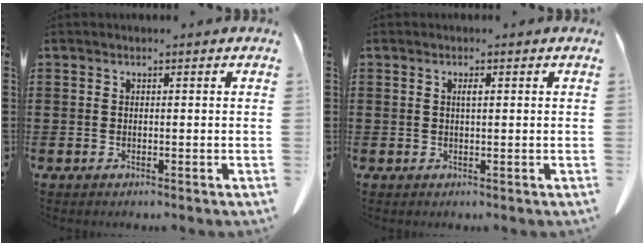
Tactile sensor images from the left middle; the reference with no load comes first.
{"total": 1.0, "force": [0.3, 0.1, 1.0], "torque": [-0.021, 0.000, 0.005]}